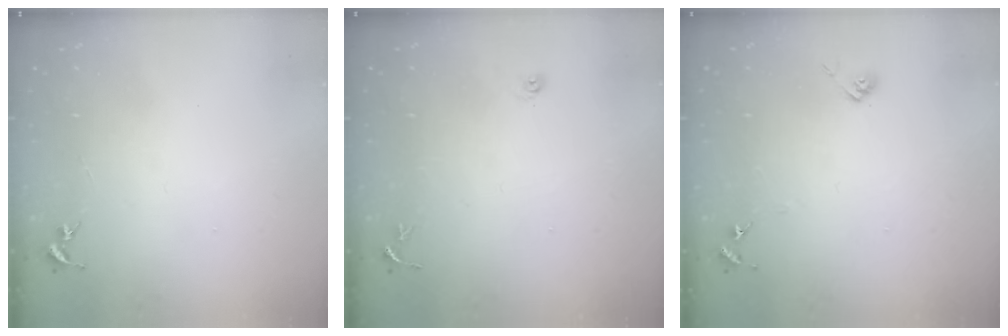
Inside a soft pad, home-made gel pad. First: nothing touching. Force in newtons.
{"total": 5.1, "press": 5.0, "slide": 0.4}
{"total": 6.2, "press": 6.2, "slide": 0.5}